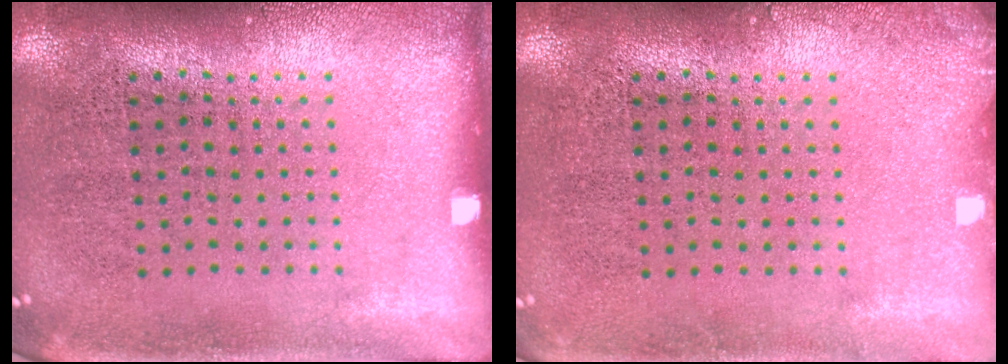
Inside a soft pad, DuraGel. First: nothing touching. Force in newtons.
{"total": 0.9, "press": 0.9, "slide": 0.1}